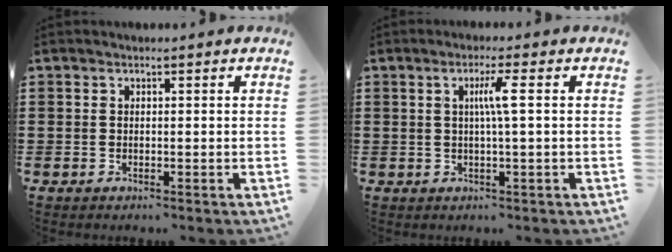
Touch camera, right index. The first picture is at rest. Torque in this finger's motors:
{"motor_torque": [0.55, -0.13, 0.23, 0.04]}